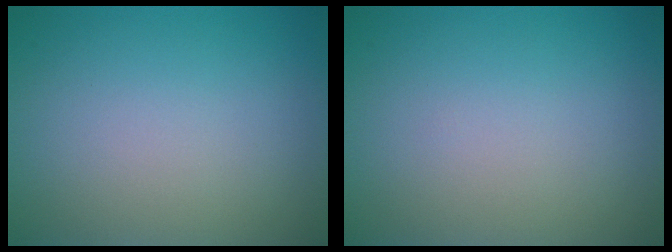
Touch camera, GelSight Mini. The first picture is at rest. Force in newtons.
{"total": 0.0}